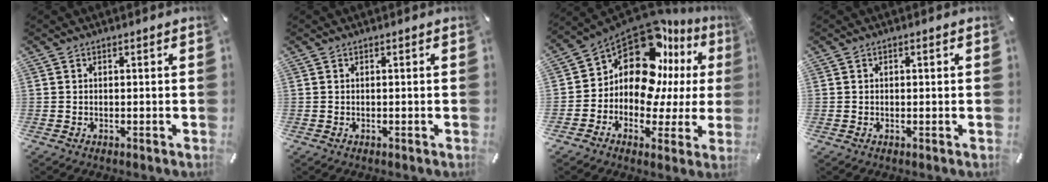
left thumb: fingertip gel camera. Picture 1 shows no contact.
{"total": 0.0}
{"total": 15.2, "force": [7.5, 9.5, 9.3], "torque": [-0.173, -0.091, 0.126]}
{"total": 0.6, "force": [0.1, 0.5, 0.4], "torque": [-0.008, 0.003, 0.000]}